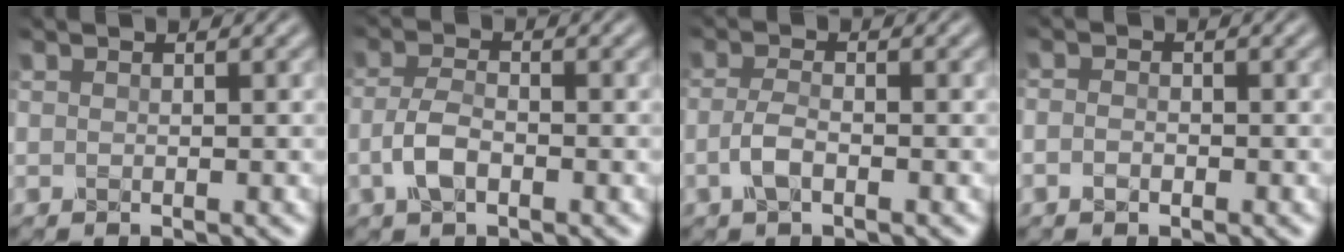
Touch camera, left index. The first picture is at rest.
{"total": 2.7, "force": [-1.3, 1.0, 2.2], "torque": [-0.052, 0.005, -0.029]}
{"total": 2.0, "force": [-0.9, 0.4, 1.7], "torque": [-0.044, 0.005, -0.020]}
{"total": 1.0, "force": [-0.7, 0.4, 0.5], "torque": [-0.013, 0.003, -0.018]}